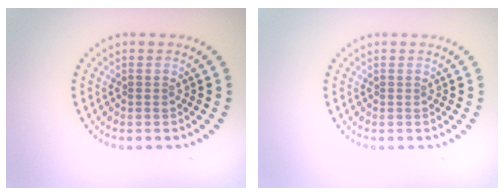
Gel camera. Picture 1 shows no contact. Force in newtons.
{"total": 0.0}